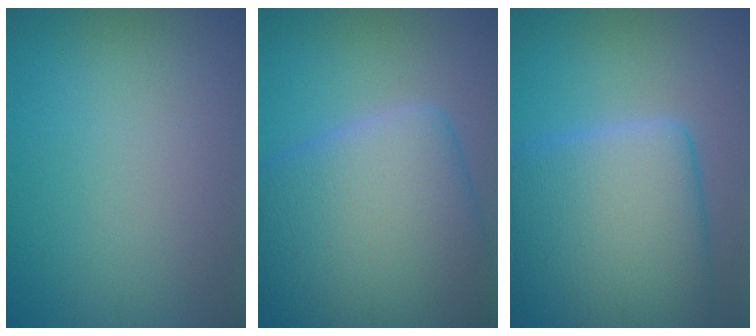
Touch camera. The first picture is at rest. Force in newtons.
{"total": 13.0, "press": 13.0, "slide": 0.5}
{"total": 13.2, "press": 13.2, "slide": 0.5}